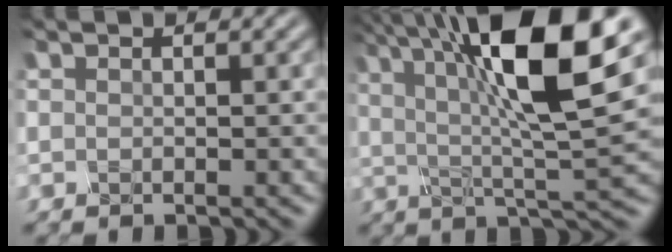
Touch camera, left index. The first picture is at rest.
{"total": 12.5, "force": [3.9, 3.1, 11.5], "torque": [-0.189, 0.010, 0.061]}